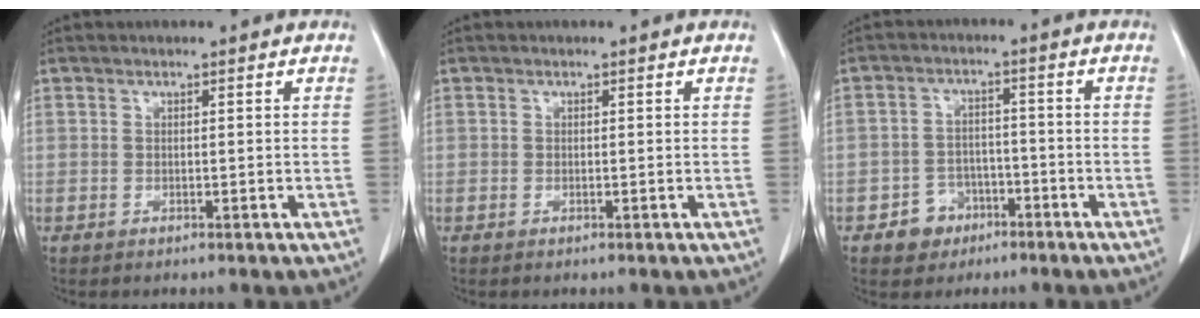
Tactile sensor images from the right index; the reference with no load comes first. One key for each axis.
{"total": 0.0}
{"total": 4.9, "fx": -2.7, "fy": 4.0, "fz": 0.9, "tx": -0.009, "ty": 0.014, "tz": -0.038}